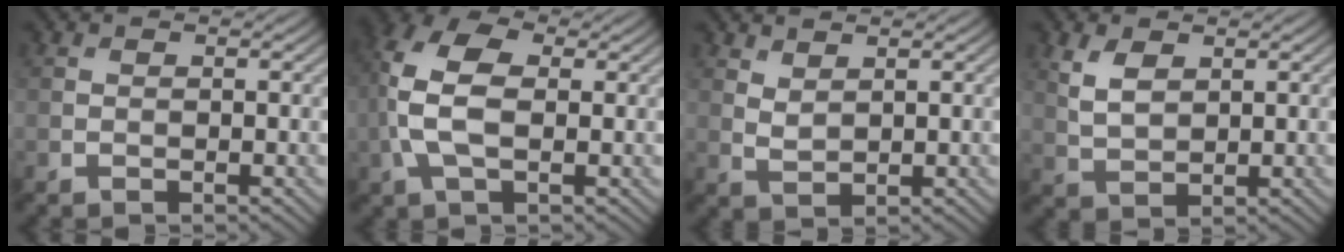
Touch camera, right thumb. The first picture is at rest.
{"total": 8.8, "force": [0.2, 4.9, 7.4], "torque": [-0.191, 0.017, -0.011]}
{"total": 2.0, "force": [1.7, 0.6, 1.0], "torque": [-0.027, -0.003, 0.041]}
{"total": 3.9, "force": [1.9, 2.1, 2.7], "torque": [-0.070, -0.002, 0.041]}